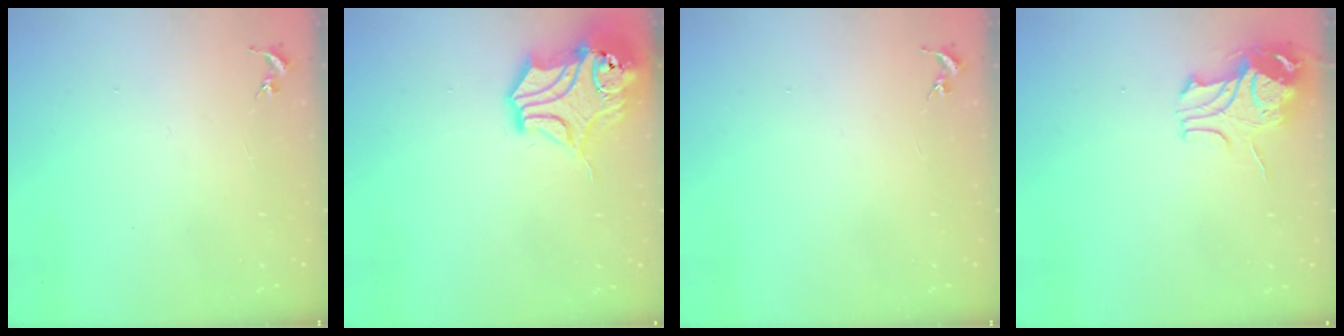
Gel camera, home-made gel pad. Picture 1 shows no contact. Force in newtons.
{"total": 15.4, "press": 15.2, "slide": 2.1}
{"total": 0.0}
{"total": 9.8, "press": 9.7, "slide": 1.4}